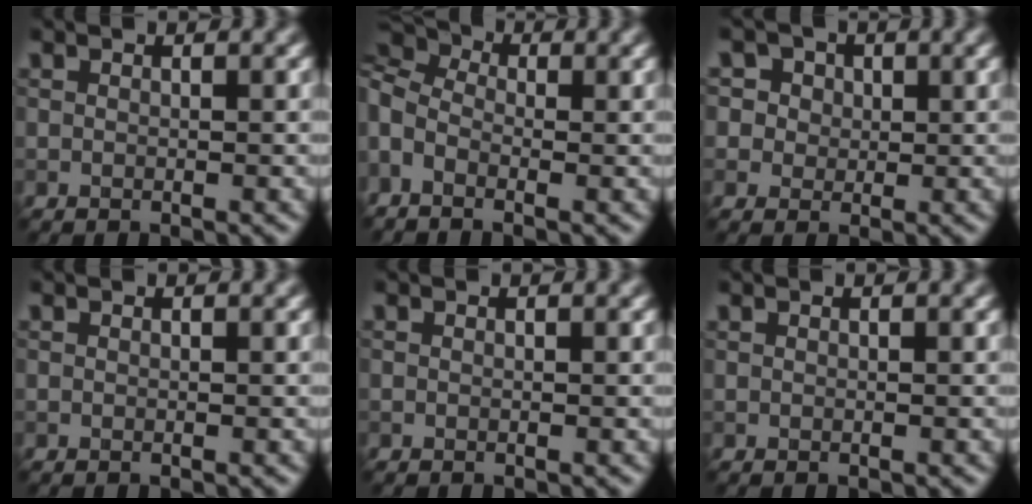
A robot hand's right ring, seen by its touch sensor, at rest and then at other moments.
{"total": 5.3, "force": [0.1, 3.4, 4.1], "torque": [-0.108, 0.015, -0.013]}
{"total": 6.4, "force": [3.2, 5.0, 2.6], "torque": [-0.034, 0.019, 0.028]}
{"total": 0.0}
{"total": 0.0}
{"total": 0.0}